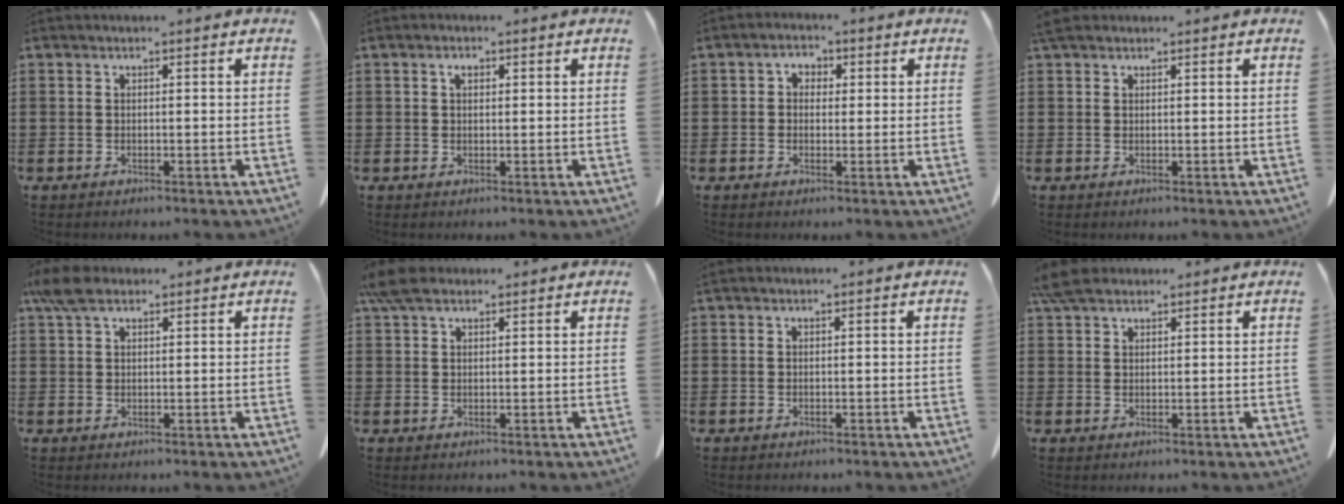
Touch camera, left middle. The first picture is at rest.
{"total": 1.3, "force": [0.5, 0.8, 1.0], "torque": [-0.014, 0.004, 0.006]}
{"total": 2.1, "force": [0.1, 1.8, 1.1], "torque": [-0.027, 0.012, -0.002]}
{"total": 1.6, "force": [1.3, 0.7, 0.7], "torque": [-0.020, 0.006, 0.024]}
{"total": 4.3, "force": [2.8, 2.0, 2.6], "torque": [-0.061, 0.009, 0.052]}
{"total": 4.4, "force": [3.2, 1.8, 2.5], "torque": [-0.059, 0.008, 0.060]}
{"total": 0.0}
{"total": 4.0, "force": [3.3, 1.4, 1.8], "torque": [-0.045, 0.003, 0.063]}